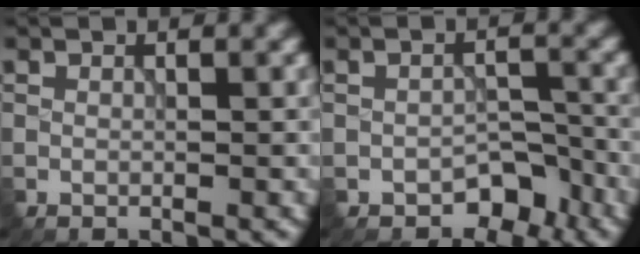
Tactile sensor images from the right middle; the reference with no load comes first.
{"total": 3.3, "force": [-2.3, 2.0, 1.3], "torque": [-0.006, 0.000, -0.031]}